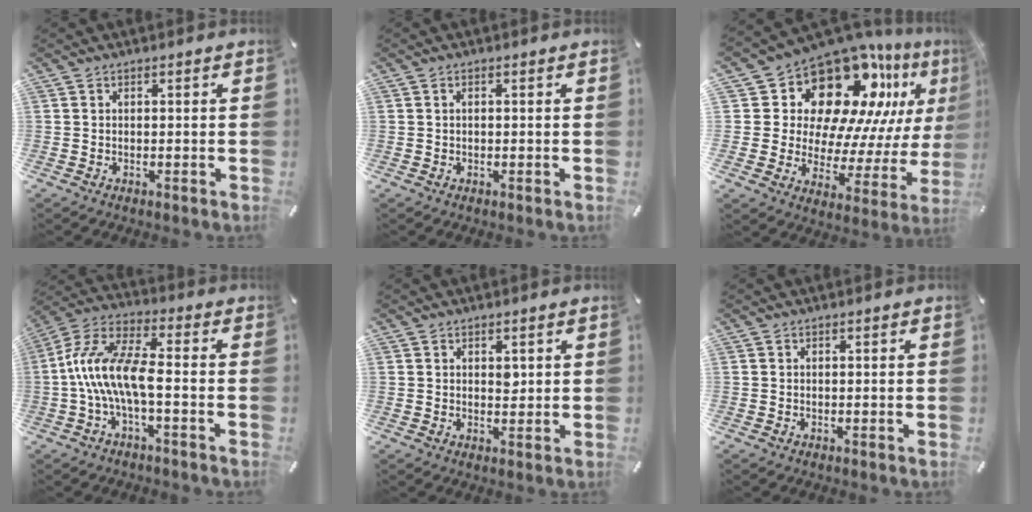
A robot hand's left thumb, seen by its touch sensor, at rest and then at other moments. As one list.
[{"total": 0.8, "force": [0.1, 0.4, 0.7], "torque": [-0.014, 0.003, 0.000]}, {"total": 19.4, "force": [13.6, 11.2, 8.3], "torque": [-0.124, -0.129, 0.244]}, {"total": 12.8, "force": [-2.7, 4.7, 11.5], "torque": [-0.236, 0.003, -0.050]}, {"total": 2.1, "force": [0.7, 1.5, 1.4], "torque": [-0.012, -0.004, 0.008]}, {"total": 0.0}]